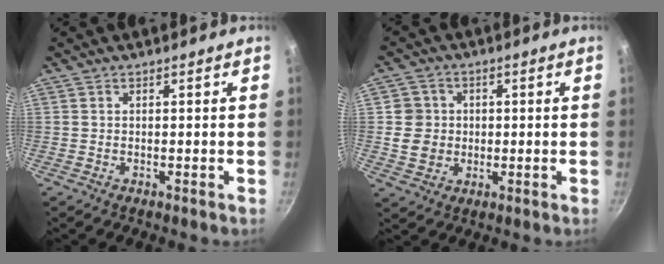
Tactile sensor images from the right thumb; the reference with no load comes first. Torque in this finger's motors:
{"motor_torque": [-0.39, -0.22, 0.17, -0.09, 0.01]}